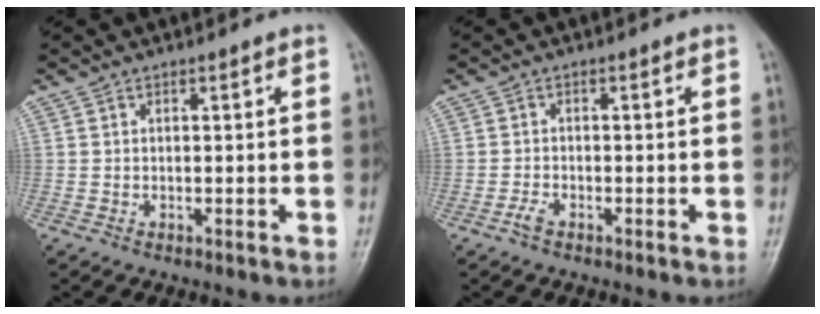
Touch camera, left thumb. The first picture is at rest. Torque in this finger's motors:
{"motor_torque": [-0.05, 0.05, 0.22, 0.21, 0.00]}